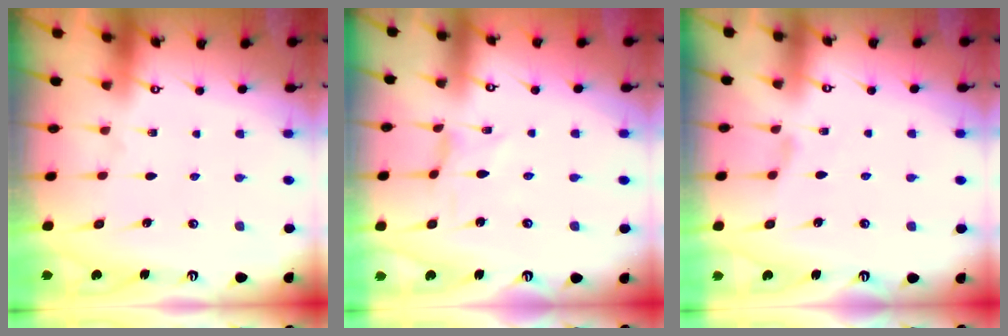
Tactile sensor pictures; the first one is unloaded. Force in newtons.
{"total": 0.0}
{"total": 2.0, "press": 2.0, "slide": 0.5}